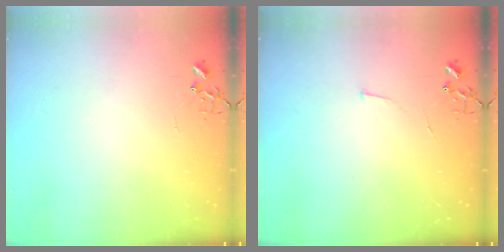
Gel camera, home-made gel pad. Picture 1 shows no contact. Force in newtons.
{"total": 2.9, "press": 2.9, "slide": 0.4}